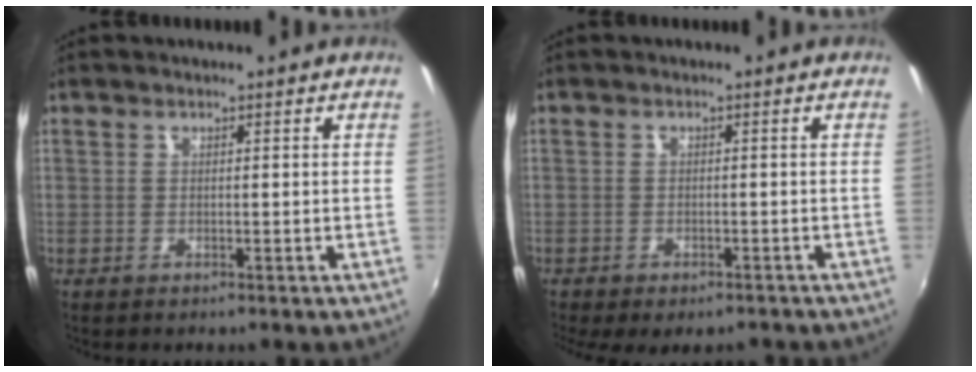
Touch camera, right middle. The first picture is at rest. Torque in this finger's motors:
{"motor_torque": [1.09, -1.04, 0.26, 0.12]}